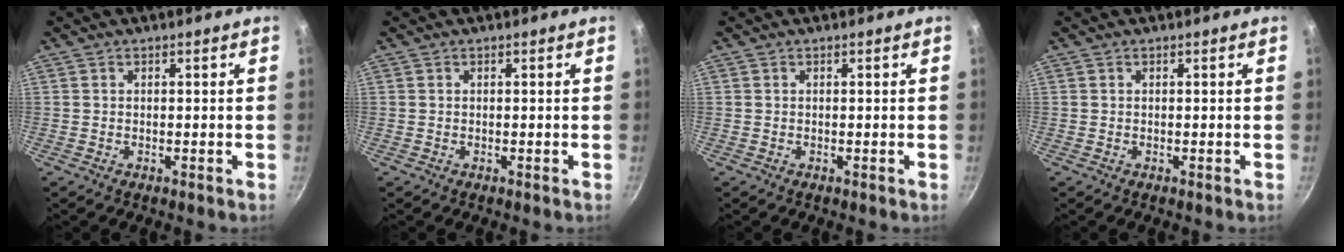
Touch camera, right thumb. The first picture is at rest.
{"total": 0.0}
{"total": 0.0}
{"total": 0.0}